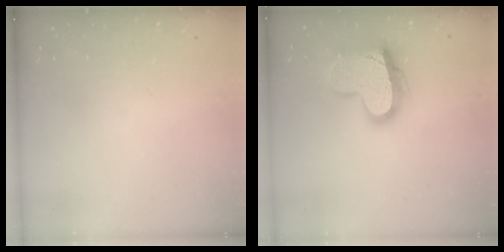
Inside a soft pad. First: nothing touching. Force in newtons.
{"total": 18.1, "press": 18.1, "slide": 1.6}